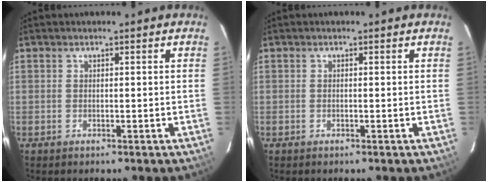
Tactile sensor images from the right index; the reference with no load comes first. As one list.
[{"total": 0.0}]